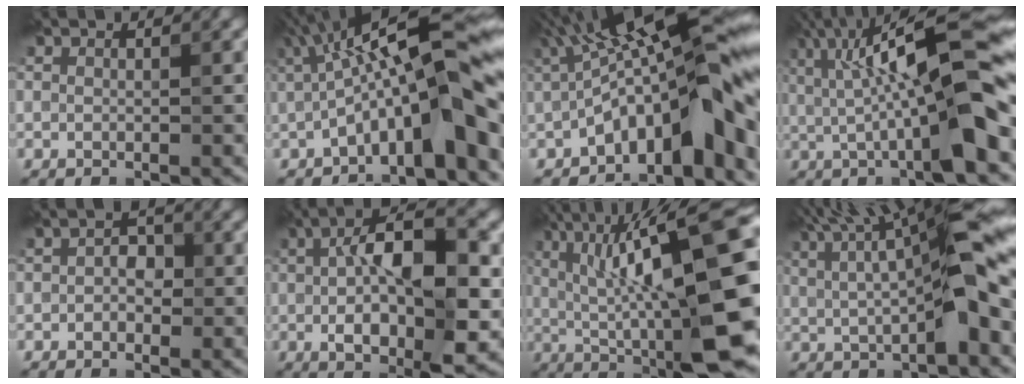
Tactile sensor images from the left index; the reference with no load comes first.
{"total": 12.7, "force": [-0.5, 2.7, 12.4], "torque": [-0.188, 0.034, -0.014]}
{"total": 13.7, "force": [-2.0, 4.2, 12.9], "torque": [-0.171, 0.035, -0.045]}
{"total": 13.0, "force": [1.1, 2.8, 12.6], "torque": [-0.190, 0.023, 0.014]}
{"total": 1.7, "force": [-0.4, 1.2, 1.2], "torque": [-0.016, 0.005, -0.011]}
{"total": 11.2, "force": [0.5, 4.3, 10.3], "torque": [-0.151, 0.015, 0.000]}
{"total": 17.1, "force": [1.1, 4.9, 16.4], "torque": [-0.226, 0.030, 0.011]}
{"total": 9.6, "force": [1.8, 1.7, 9.3], "torque": [-0.144, 0.019, 0.029]}